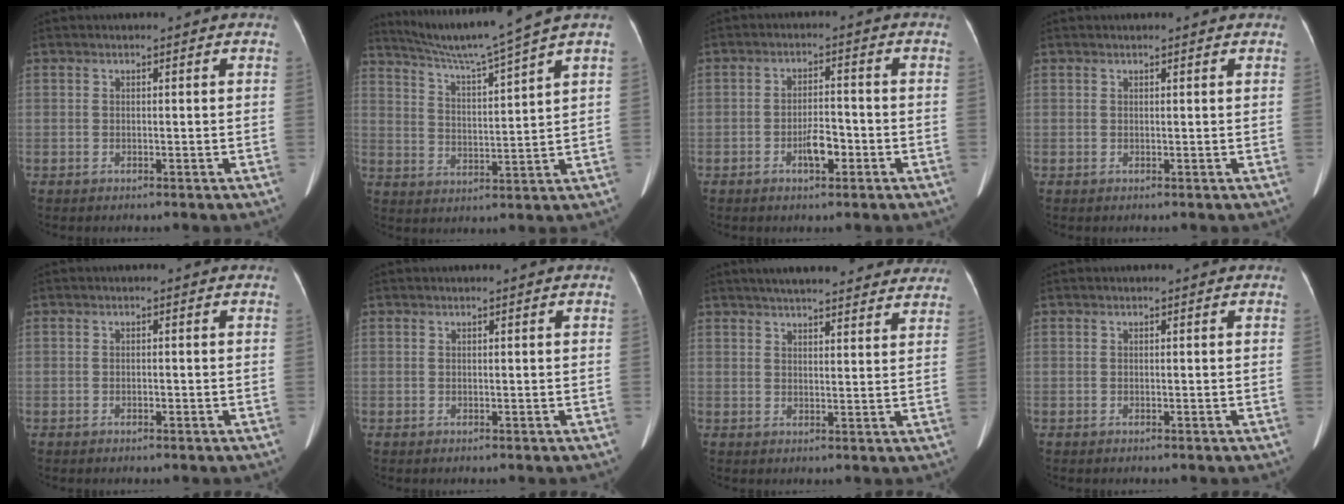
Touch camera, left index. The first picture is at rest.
{"total": 10.6, "force": [9.0, -2.7, 4.9], "torque": [-0.088, -0.009, 0.156]}
{"total": 4.0, "force": [-2.1, 1.4, 3.1], "torque": [-0.057, 0.000, -0.037]}
{"total": 1.8, "force": [1.7, 0.3, 0.7], "torque": [-0.011, 0.017, 0.018]}
{"total": 0.7, "force": [-0.6, 0.2, 0.3], "torque": [-0.008, -0.003, -0.008]}
{"total": 0.0}
{"total": 19.0, "force": [16.8, 3.8, 8.0], "torque": [-0.104, 0.032, 0.210]}
{"total": 0.0}